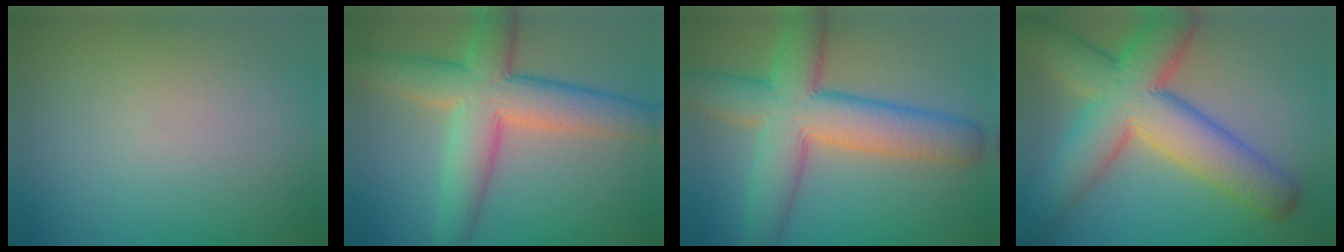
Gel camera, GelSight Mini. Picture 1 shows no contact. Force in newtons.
{"total": 8.5, "press": 8.5, "slide": 0.3}
{"total": 9.5, "press": 9.5, "slide": 0.4}
{"total": 11.6, "press": 11.6, "slide": 0.7}